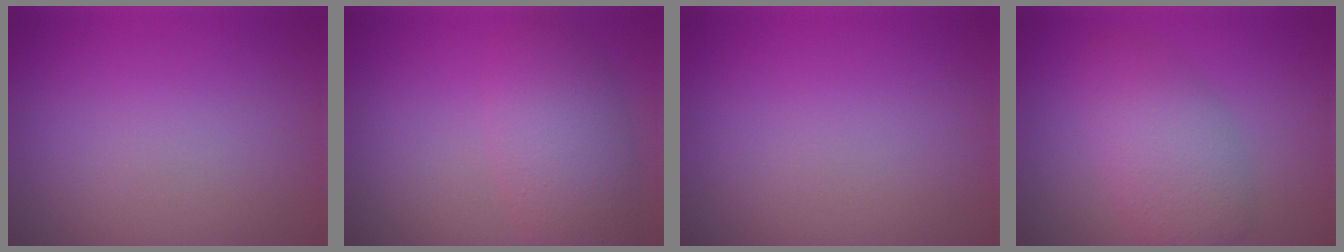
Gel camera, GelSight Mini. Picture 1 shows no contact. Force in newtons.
{"total": 5.4, "press": 5.4, "slide": 0.1}
{"total": 0.0}
{"total": 4.6, "press": 4.6, "slide": 0.3}